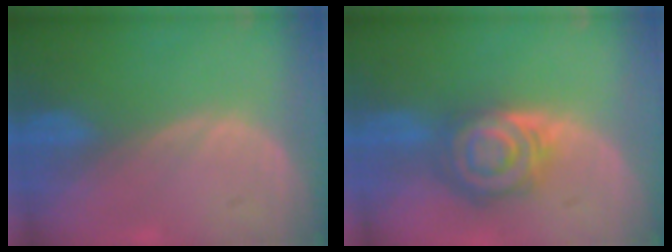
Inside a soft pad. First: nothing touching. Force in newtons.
{"total": 8.1, "press": 7.2, "slide": 3.8}